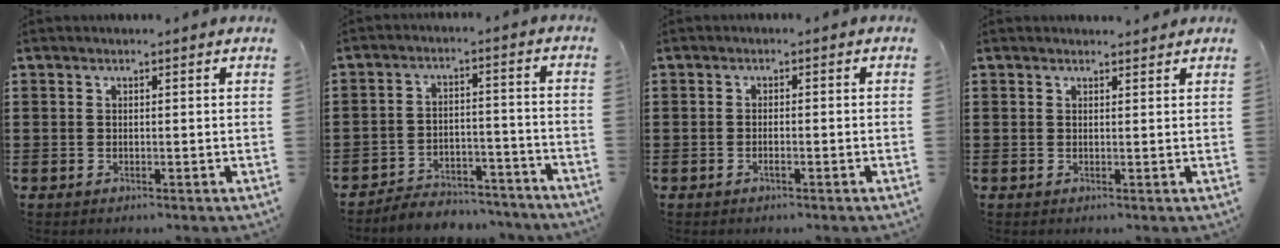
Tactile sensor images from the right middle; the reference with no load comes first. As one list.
[{"total": 4.9, "force": [-4.9, 0.8, 0.1], "torque": [-0.003, 0.012, -0.102]}, {"total": 0.8, "force": [-0.5, 0.1, 0.7], "torque": [-0.014, -0.003, -0.008]}, {"total": 0.9, "force": [0.8, 0.2, 0.1], "torque": [0.006, -0.003, 0.014]}]